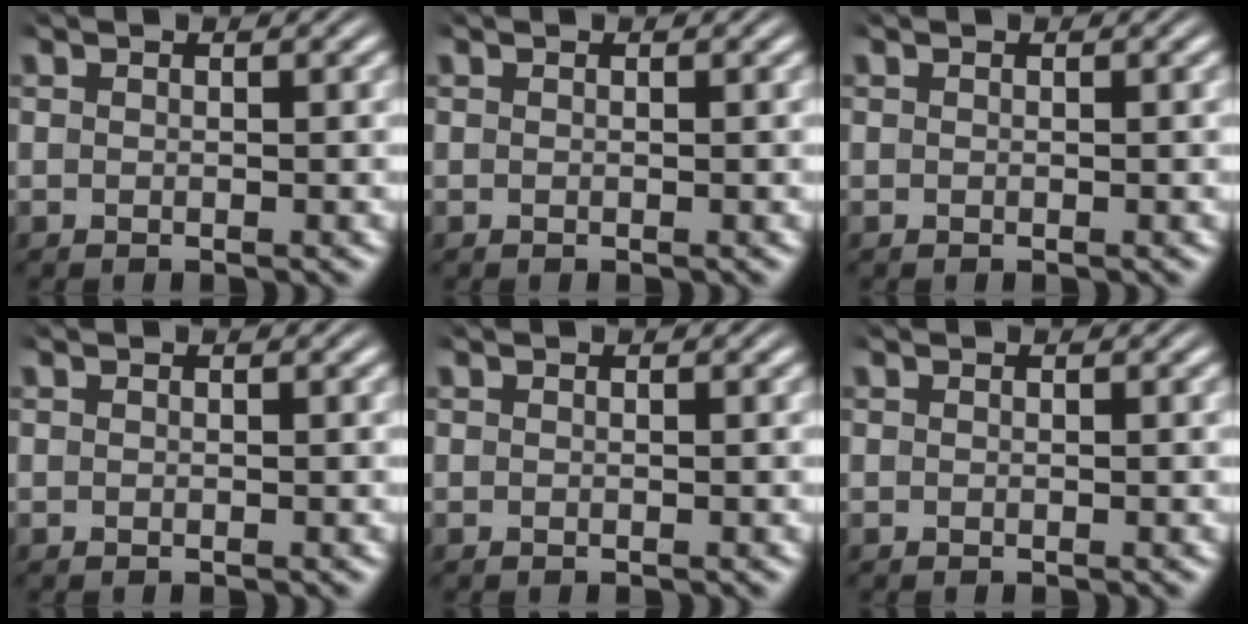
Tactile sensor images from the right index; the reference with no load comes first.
{"total": 0.0}
{"total": 0.0}
{"total": 0.0}
{"total": 0.0}
{"total": 0.0}